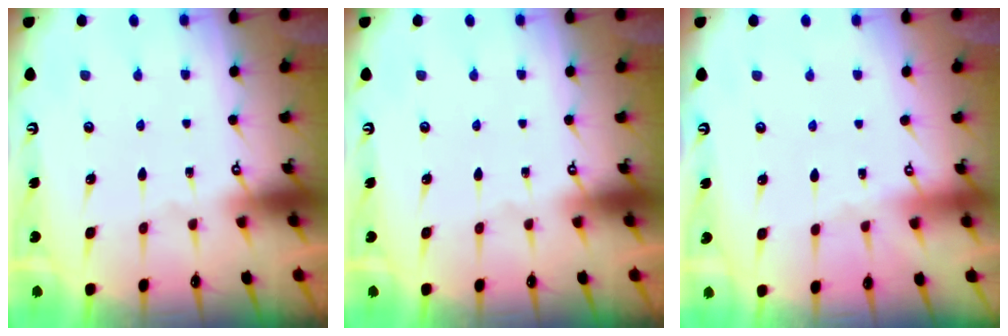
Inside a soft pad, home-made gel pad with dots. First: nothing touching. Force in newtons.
{"total": 0.0}
{"total": 0.8, "press": 0.7, "slide": 0.3}